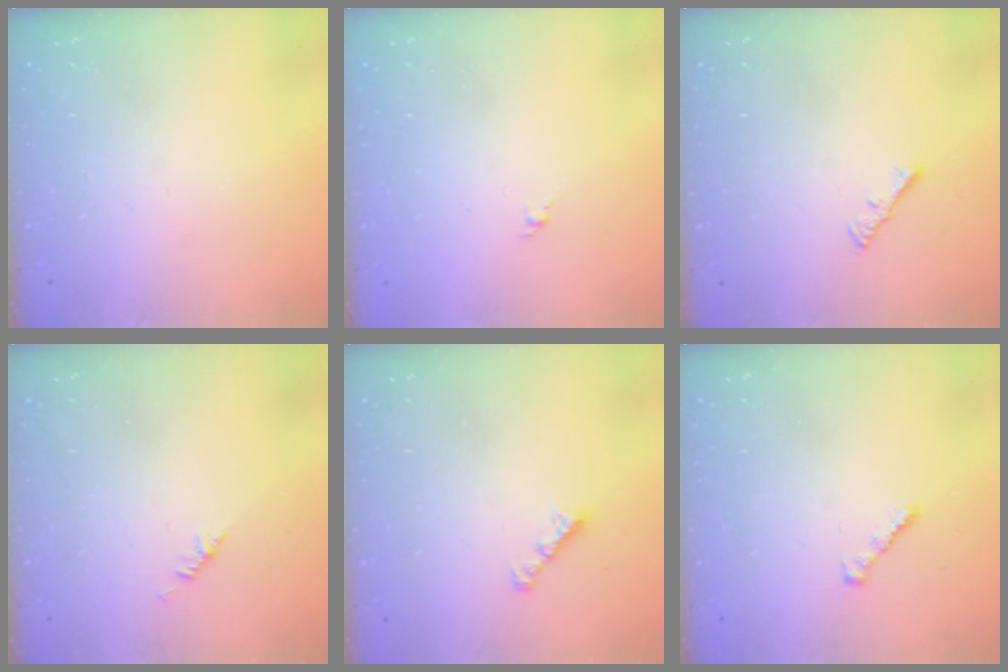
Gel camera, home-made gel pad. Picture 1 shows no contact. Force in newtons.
{"total": 1.4, "press": 1.2, "slide": 0.6}
{"total": 1.3, "press": 1.2, "slide": 0.4}
{"total": 1.9, "press": 1.8, "slide": 0.6}
{"total": 2.2, "press": 2.1, "slide": 0.6}
{"total": 2.4, "press": 2.3, "slide": 0.6}